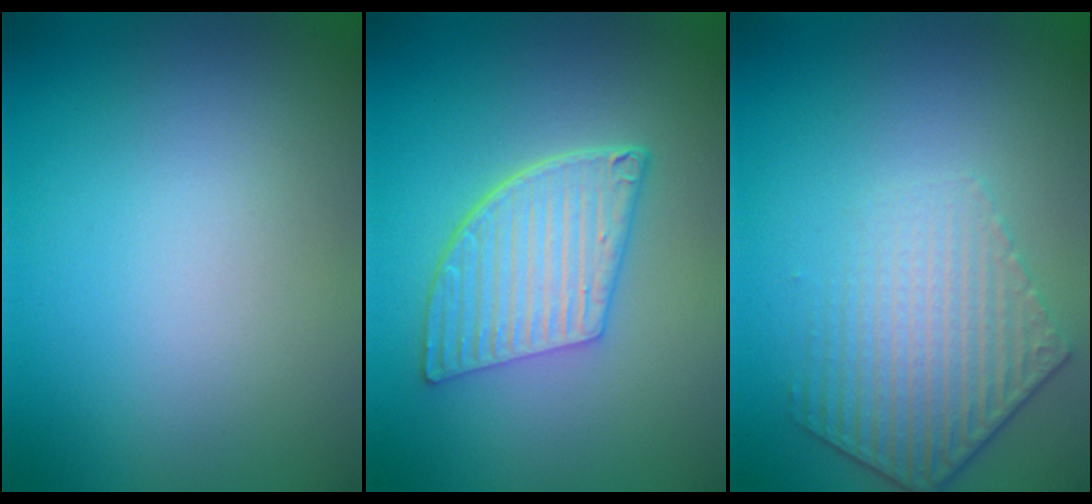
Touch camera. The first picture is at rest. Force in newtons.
{"total": 5.6, "press": 4.2, "slide": 3.7}
{"total": 4.3, "press": 3.2, "slide": 2.9}